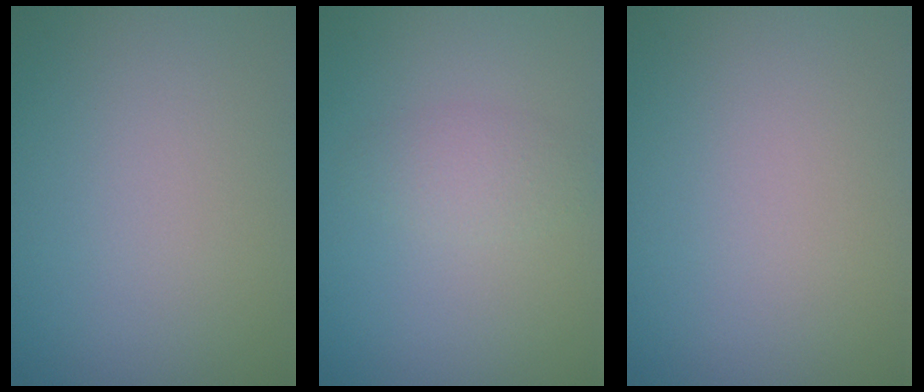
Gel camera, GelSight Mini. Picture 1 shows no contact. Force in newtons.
{"total": 1.8, "press": 1.8, "slide": 0.0}
{"total": 0.0}